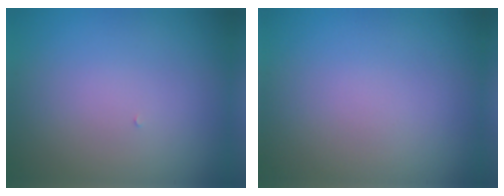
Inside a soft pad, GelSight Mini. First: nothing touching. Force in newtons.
{"total": 0.0}